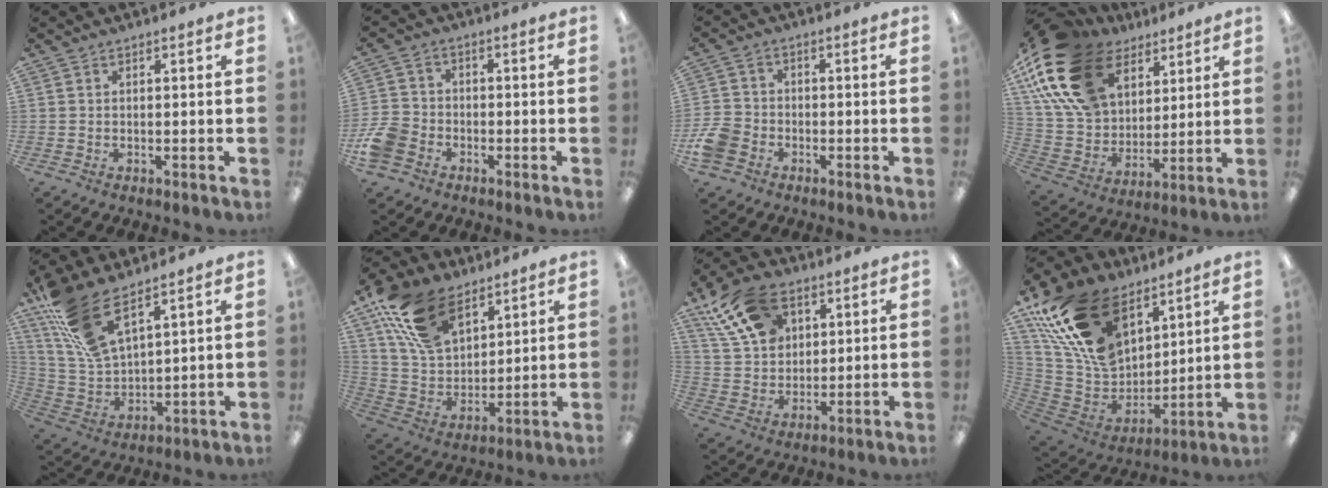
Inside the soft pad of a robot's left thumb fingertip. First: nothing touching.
{"total": 7.3, "force": [-3.6, 5.4, 3.4], "torque": [-0.082, 0.022, -0.069]}
{"total": 6.5, "force": [-3.1, 4.9, 2.9], "torque": [-0.061, 0.020, -0.055]}
{"total": 24.2, "force": [12.9, 15.1, 13.9], "torque": [-0.303, -0.045, 0.237]}
{"total": 14.7, "force": [10.2, 5.5, 8.9], "torque": [-0.211, -0.045, 0.189]}
{"total": 18.8, "force": [11.8, 10.6, 10.1], "torque": [-0.217, -0.039, 0.223]}
{"total": 17.2, "force": [9.1, 11.1, 9.6], "torque": [-0.197, -0.018, 0.172]}
{"total": 24.2, "force": [14.3, 14.6, 13.0], "torque": [-0.278, -0.062, 0.266]}